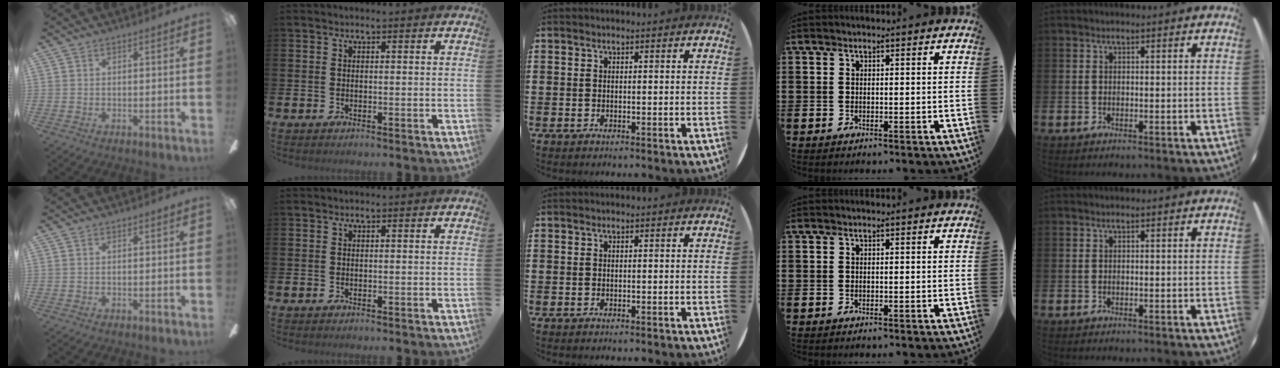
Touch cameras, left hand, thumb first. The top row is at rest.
{}